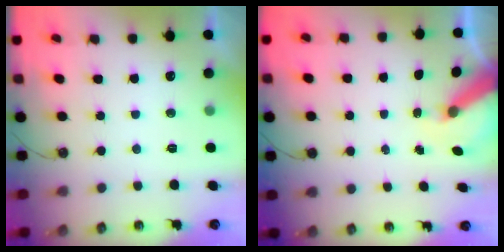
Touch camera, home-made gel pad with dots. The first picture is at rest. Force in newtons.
{"total": 6.8, "press": 6.7, "slide": 0.7}